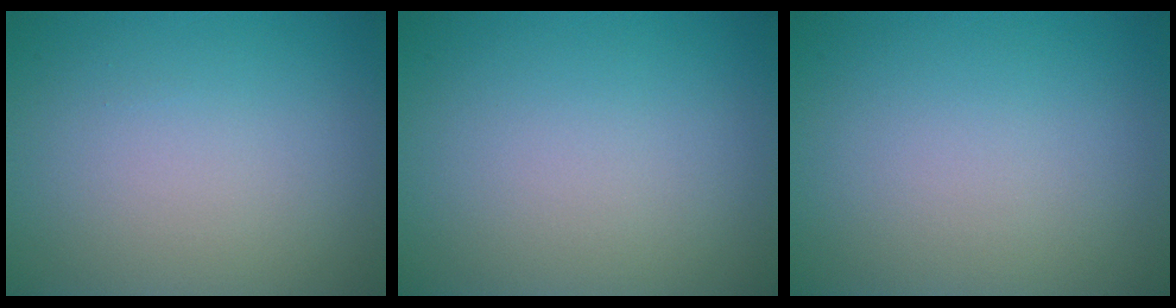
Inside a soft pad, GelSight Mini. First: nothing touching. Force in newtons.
{"total": 0.0}
{"total": 0.0}